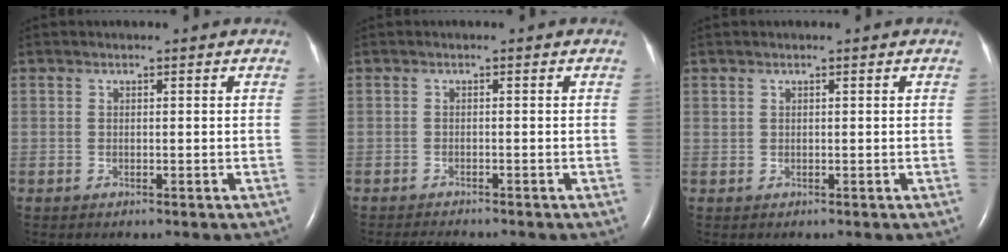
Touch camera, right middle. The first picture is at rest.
{"total": 2.8, "force": [-2.7, 0.1, 0.9], "torque": [-0.017, -0.010, -0.039]}
{"total": 0.0}